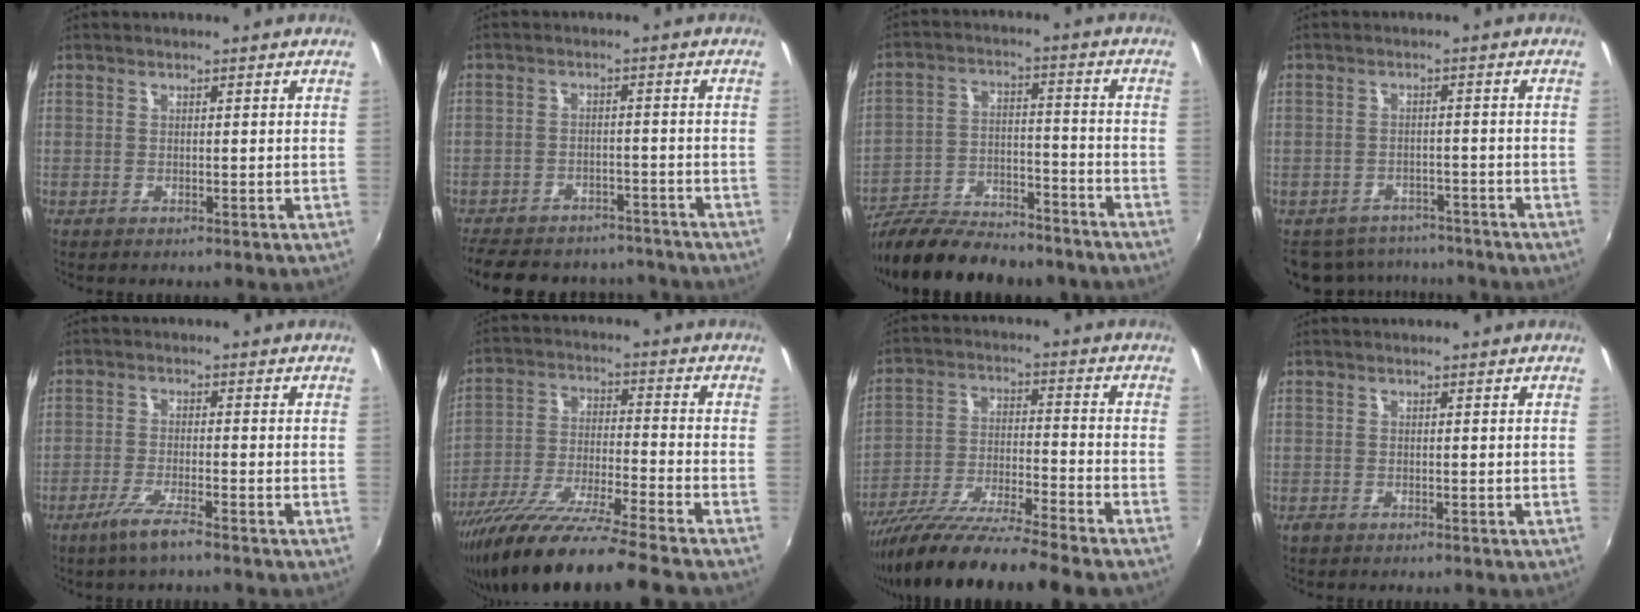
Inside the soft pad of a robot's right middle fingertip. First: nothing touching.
{"total": 19.4, "force": [-16.3, 7.8, 6.9], "torque": [-0.168, 0.011, -0.218]}
{"total": 21.3, "force": [-17.6, 6.4, 10.2], "torque": [-0.196, -0.021, -0.269]}
{"total": 12.8, "force": [-10.9, 5.6, 3.6], "torque": [-0.093, 0.008, -0.152]}
{"total": 5.2, "force": [-3.7, 0.0, 3.6], "torque": [-0.086, -0.010, -0.074]}
{"total": 19.1, "force": [-15.8, -0.7, 10.7], "torque": [-0.201, -0.050, -0.278]}
{"total": 17.3, "force": [-14.5, -0.6, 9.3], "torque": [-0.180, -0.045, -0.253]}
{"total": 0.8, "force": [-0.6, 0.4, 0.3], "torque": [-0.006, -0.003, -0.013]}